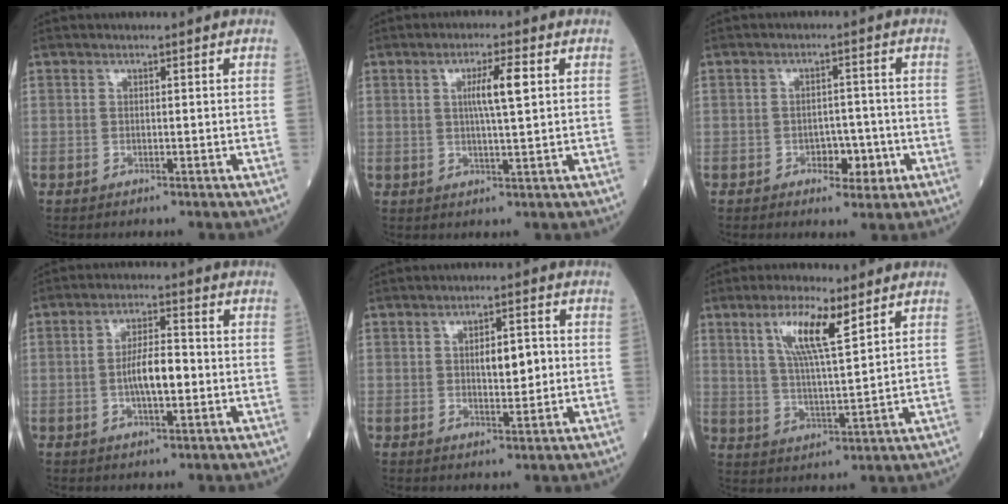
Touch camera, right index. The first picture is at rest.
{"total": 5.1, "force": [1.2, 0.1, 4.9], "torque": [-0.087, 0.001, 0.021]}
{"total": 3.9, "force": [-1.7, 2.1, 2.9], "torque": [-0.033, 0.006, -0.020]}
{"total": 6.2, "force": [-0.9, 1.7, 5.9], "torque": [-0.111, 0.007, -0.017]}
{"total": 4.9, "force": [0.3, 1.8, 4.5], "torque": [-0.070, 0.004, 0.008]}
{"total": 8.9, "force": [4.7, 1.1, 7.5], "torque": [-0.144, -0.001, 0.087]}